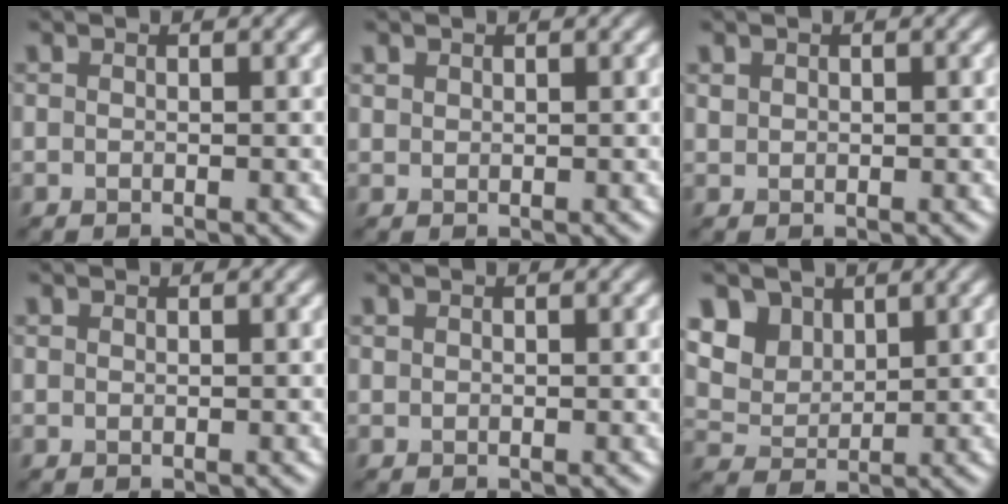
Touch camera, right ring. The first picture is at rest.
{"total": 1.2, "force": [0.1, -0.7, -1.0], "torque": [-0.003, -0.001, 0.023]}
{"total": 1.1, "force": [-0.1, -0.6, -1.0], "torque": [-0.003, 0.003, 0.023]}
{"total": 0.7, "force": [-0.1, -0.5, -0.5], "torque": [-0.004, -0.002, 0.006]}
{"total": 1.2, "force": [-0.4, -0.8, -0.9], "torque": [-0.004, -0.003, 0.016]}
{"total": 5.0, "force": [3.5, 3.4, 1.4], "torque": [-0.090, 0.007, 0.096]}